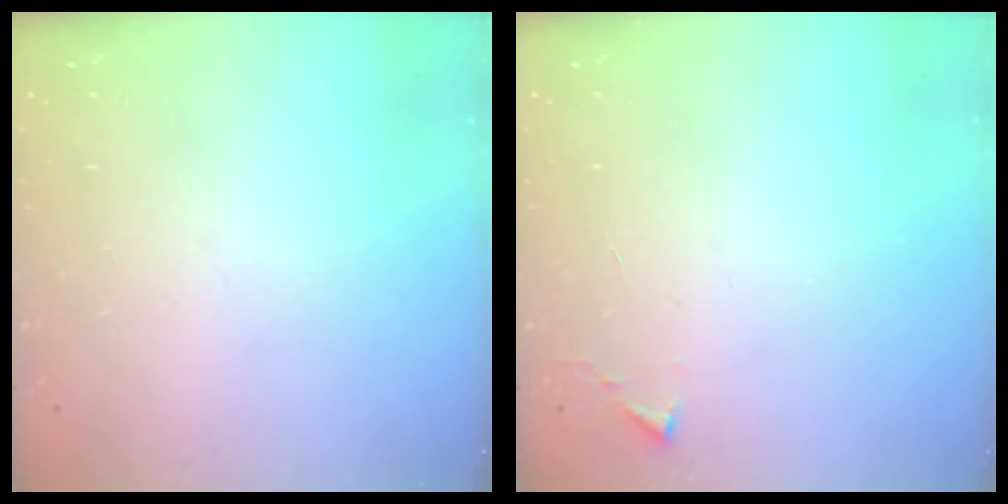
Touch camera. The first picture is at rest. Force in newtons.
{"total": 2.7, "press": 2.7, "slide": 0.5}